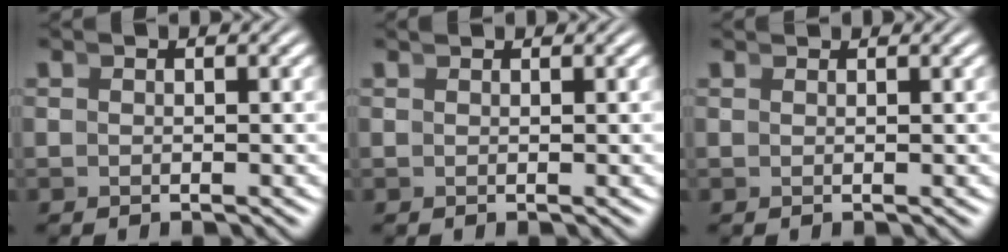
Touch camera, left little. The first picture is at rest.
{"total": 0.0}
{"total": 1.0, "force": [0.8, -0.5, -0.1], "torque": [0.011, -0.002, 0.018]}